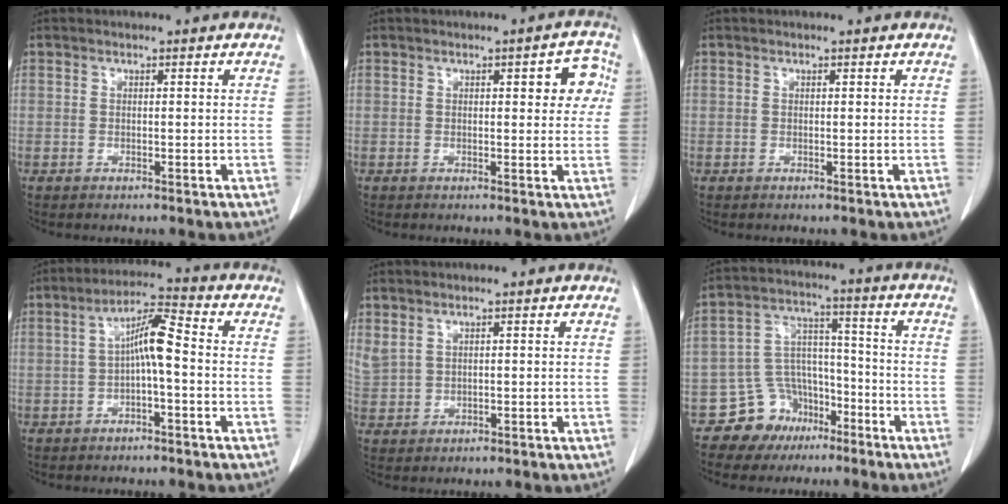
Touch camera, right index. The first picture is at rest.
{"total": 4.8, "force": [1.3, 1.7, 4.3], "torque": [-0.040, 0.012, 0.010]}
{"total": 0.0}
{"total": 6.3, "force": [-0.4, 0.9, 6.2], "torque": [-0.113, 0.023, -0.009]}
{"total": 2.9, "force": [1.8, 1.5, 1.7], "torque": [-0.046, 0.005, 0.050]}
{"total": 9.0, "force": [-5.7, 6.8, 1.3], "torque": [-0.023, 0.044, -0.088]}